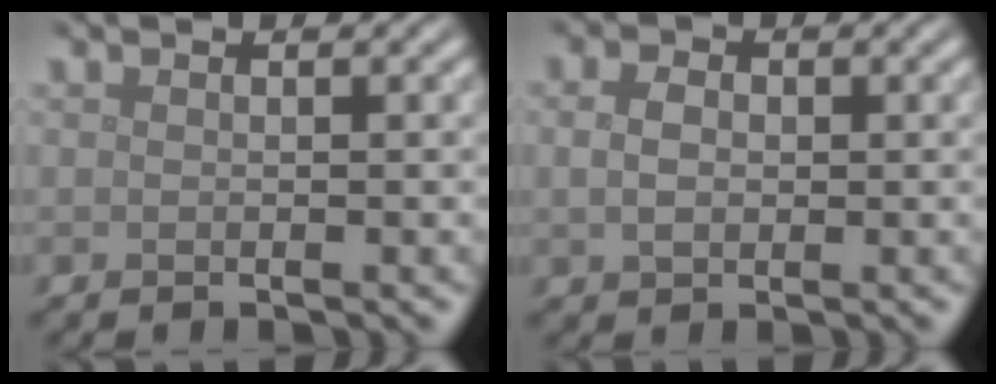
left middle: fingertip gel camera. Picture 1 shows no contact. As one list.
[{"total": 2.7, "force": [0.3, 2.0, 1.7], "torque": [-0.035, 0.001, 0.004]}]